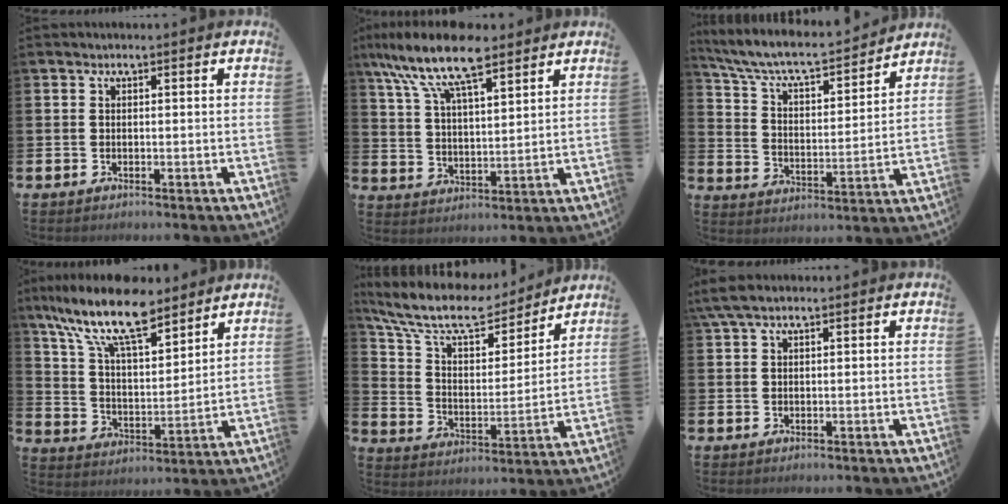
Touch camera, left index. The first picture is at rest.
{"total": 11.5, "force": [9.1, 3.3, 6.2], "torque": [-0.138, -0.026, 0.162]}
{"total": 7.3, "force": [6.5, 1.6, 2.8], "torque": [-0.091, -0.048, 0.109]}
{"total": 12.6, "force": [10.0, 4.1, 6.6], "torque": [-0.146, -0.048, 0.172]}
{"total": 11.6, "force": [10.1, 3.3, 4.7], "torque": [-0.119, -0.069, 0.170]}
{"total": 3.3, "force": [2.3, 1.1, 2.0], "torque": [-0.044, 0.005, 0.042]}